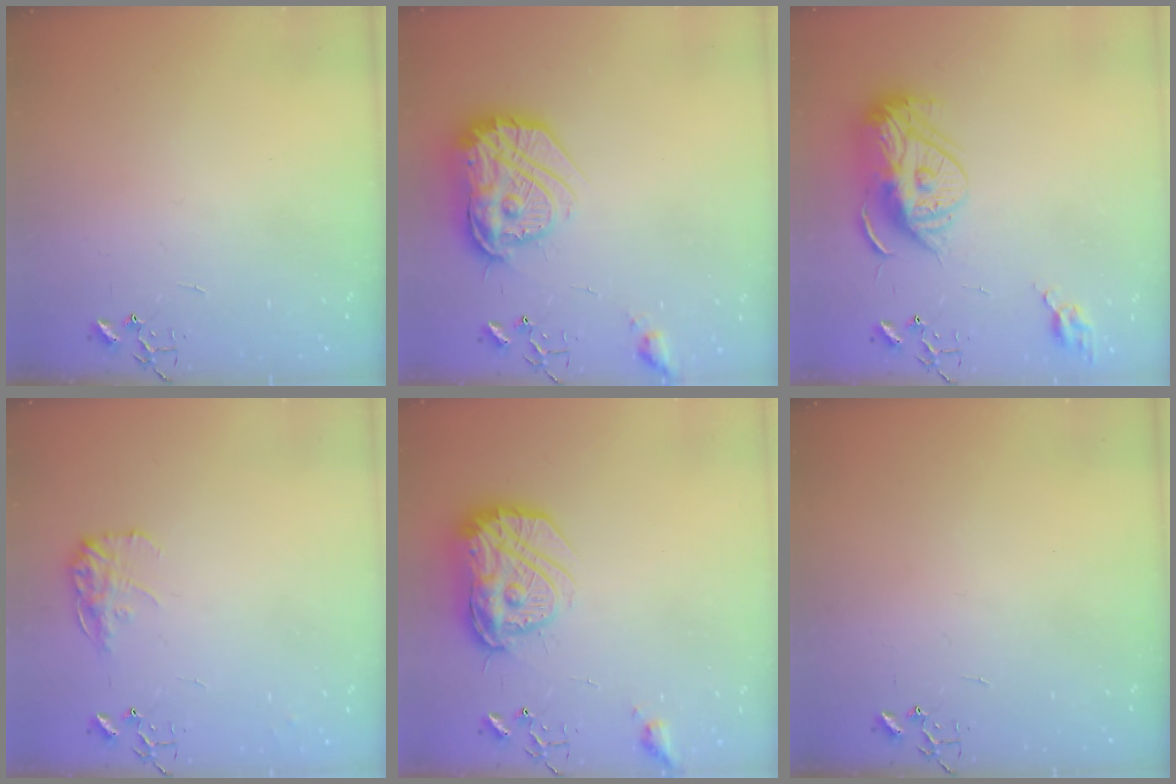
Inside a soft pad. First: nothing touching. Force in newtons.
{"total": 21.6, "press": 21.5, "slide": 1.7}
{"total": 15.7, "press": 15.6, "slide": 1.9}
{"total": 10.9, "press": 10.9, "slide": 0.4}
{"total": 18.2, "press": 18.2, "slide": 1.5}
{"total": 0.0}